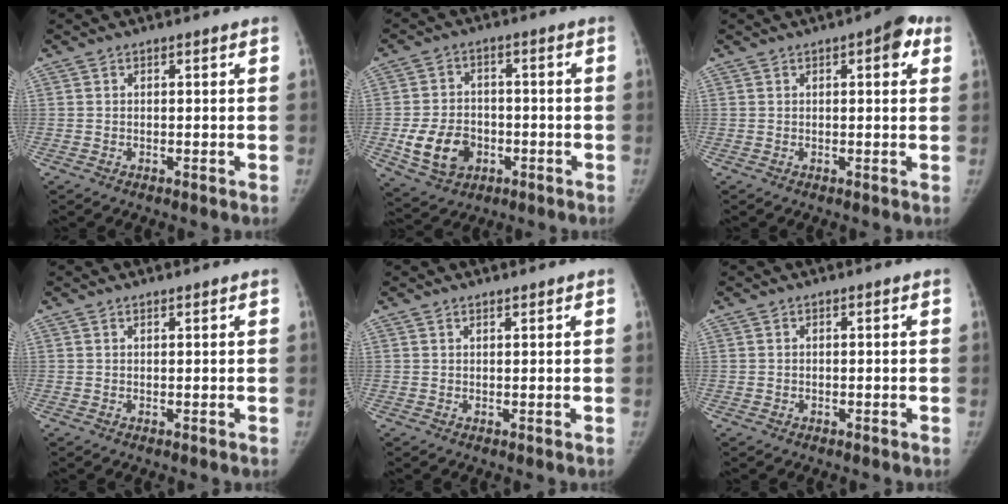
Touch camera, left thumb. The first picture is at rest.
{"total": 10.2, "force": [-2.9, 7.9, 5.8], "torque": [-0.083, 0.011, -0.043]}
{"total": 5.0, "force": [2.1, 1.9, 4.2], "torque": [-0.038, 0.000, 0.017]}
{"total": 0.7, "force": [0.6, 0.2, 0.2], "torque": [-0.007, -0.004, 0.011]}
{"total": 1.0, "force": [0.9, 0.3, 0.4], "torque": [-0.007, -0.006, 0.015]}
{"total": 0.0}